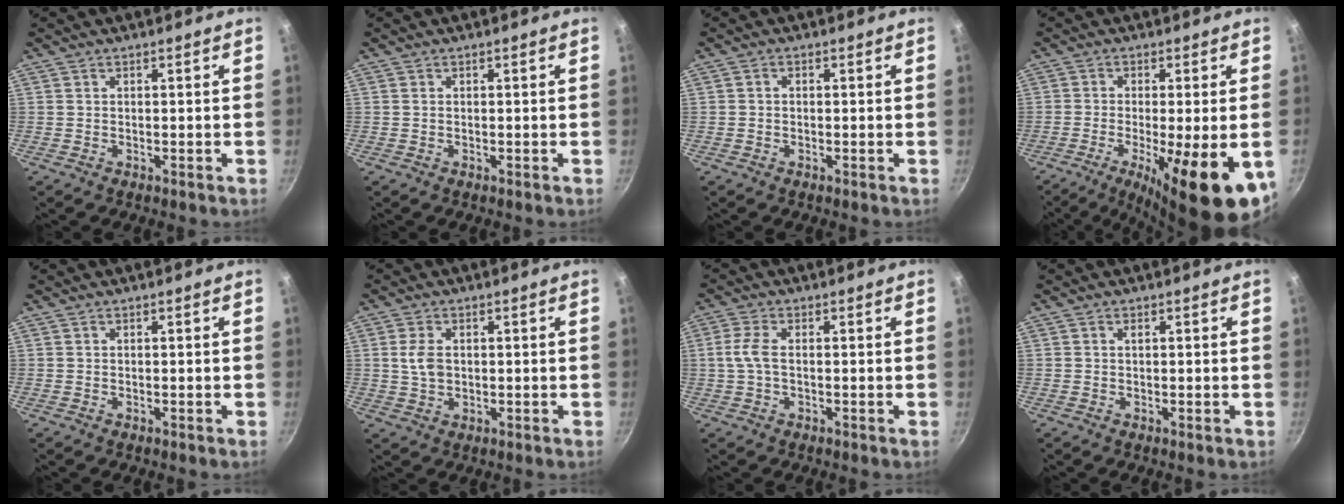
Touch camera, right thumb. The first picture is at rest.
{"total": 0.0}
{"total": 0.8, "force": [-0.2, 0.7, 0.4], "torque": [-0.007, 0.005, -0.003]}
{"total": 17.4, "force": [-6.0, 4.4, 15.7], "torque": [-0.236, -0.014, -0.082]}
{"total": 0.0}
{"total": 4.2, "force": [0.6, 2.8, 3.1], "torque": [-0.056, 0.002, 0.012]}
{"total": 4.0, "force": [-0.1, 2.0, 3.5], "torque": [-0.085, 0.010, -0.006]}
{"total": 0.6, "force": [0.2, 0.3, 0.5], "torque": [-0.010, 0.000, 0.003]}